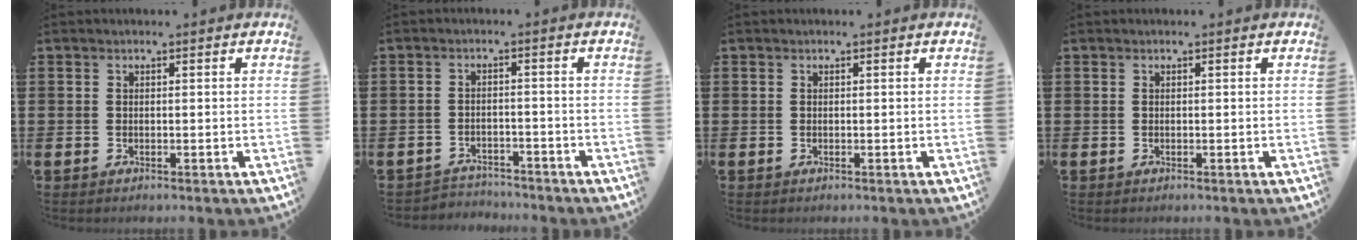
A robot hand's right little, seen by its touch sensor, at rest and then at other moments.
{"total": 2.4, "force": [-2.3, 0.4, -0.2], "torque": [-0.004, 0.001, -0.052]}
{"total": 0.0}
{"total": 0.0}